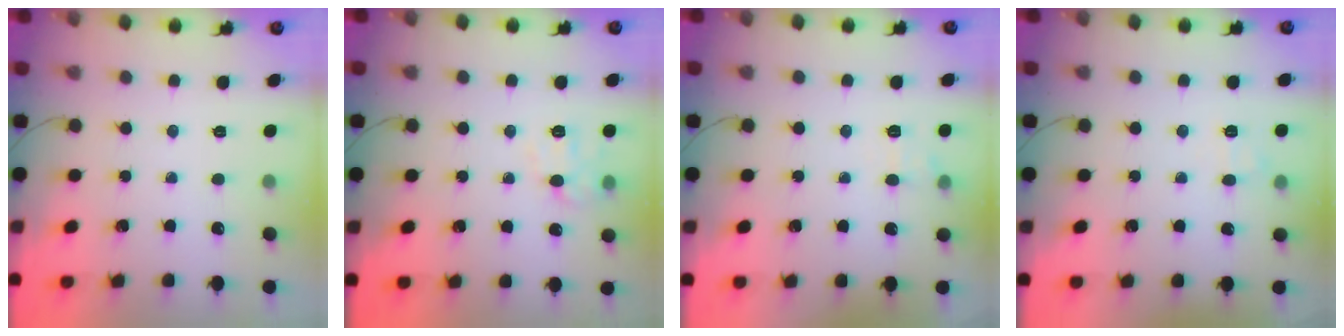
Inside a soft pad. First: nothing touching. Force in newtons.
{"total": 8.7, "press": 8.7, "slide": 1.1}
{"total": 6.9, "press": 6.7, "slide": 1.7}
{"total": 6.2, "press": 6.1, "slide": 1.5}